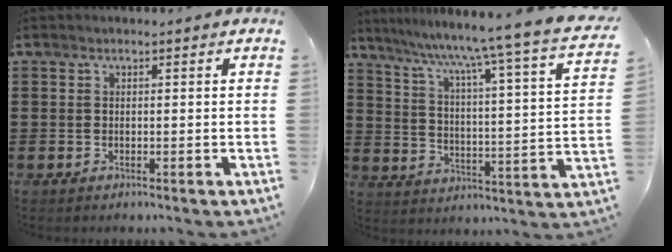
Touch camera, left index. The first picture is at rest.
{"total": 6.8, "force": [5.6, -1.6, 3.6], "torque": [-0.085, -0.062, 0.076]}